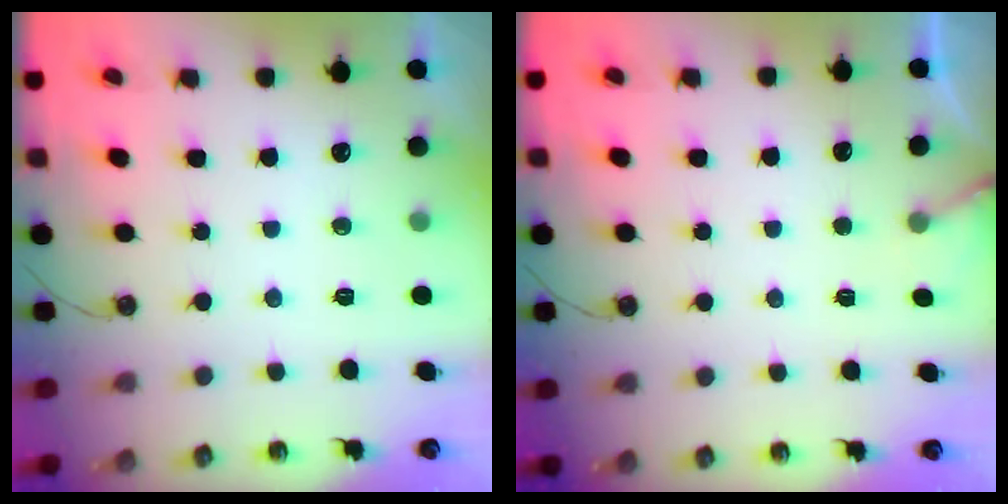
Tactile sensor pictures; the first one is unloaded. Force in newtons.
{"total": 3.4, "press": 3.4, "slide": 0.2}